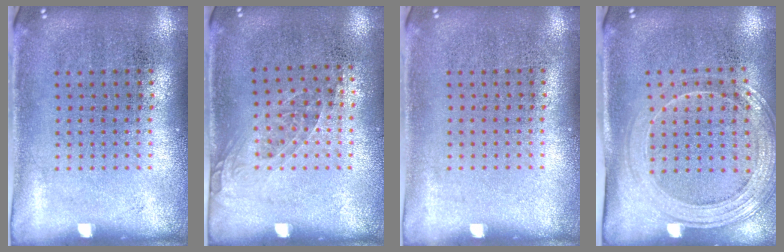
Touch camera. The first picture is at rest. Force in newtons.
{"total": 1.0, "press": 0.7, "slide": 0.7}
{"total": 0.0}
{"total": 1.7, "press": 1.6, "slide": 0.6}